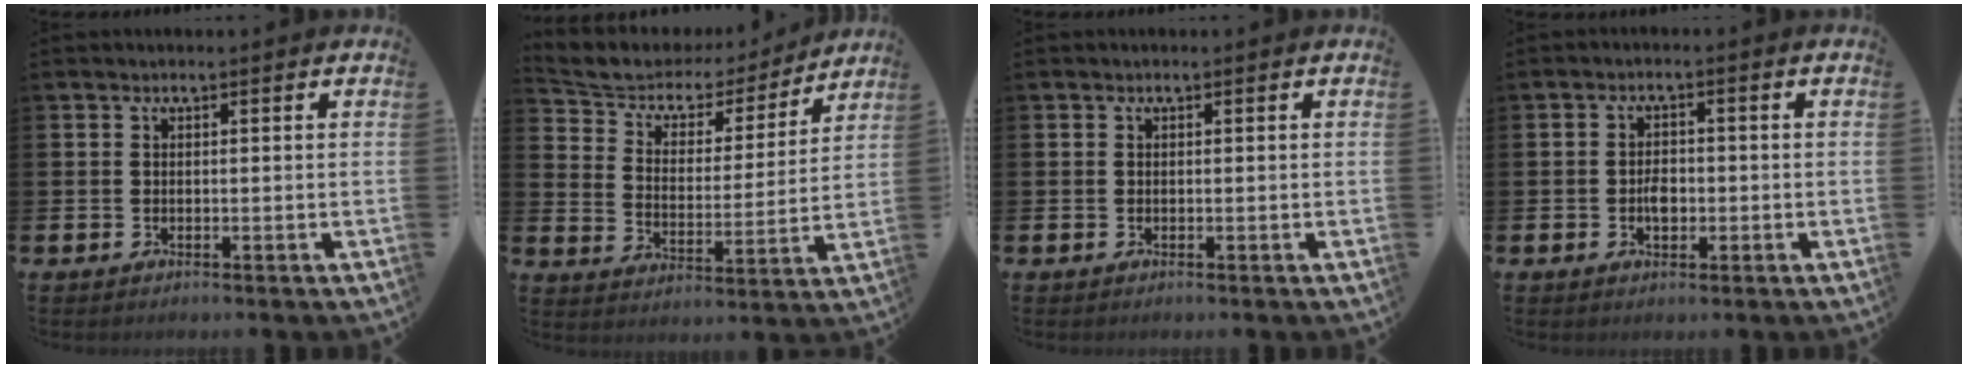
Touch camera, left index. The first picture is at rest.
{"total": 5.6, "force": [4.6, 3.0, 1.2], "torque": [-0.051, -0.032, 0.072]}
{"total": 0.0}
{"total": 2.6, "force": [-0.5, 1.6, 1.9], "torque": [-0.012, -0.005, -0.015]}